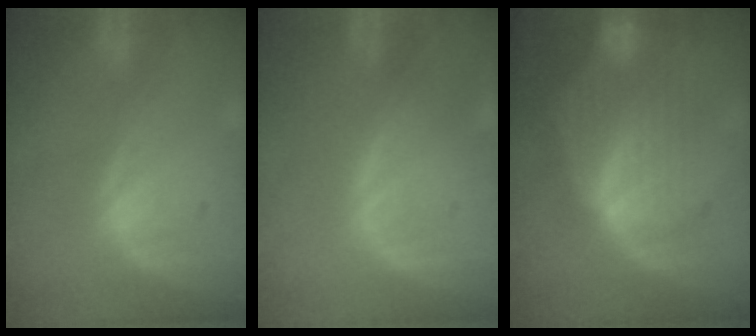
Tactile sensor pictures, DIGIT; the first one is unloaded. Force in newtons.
{"total": 0.0}
{"total": 8.9, "press": 8.2, "slide": 3.4}